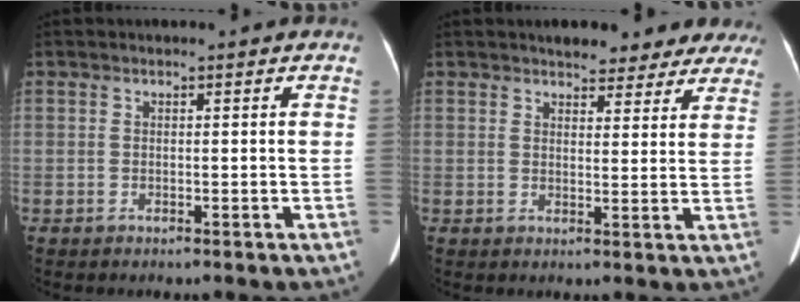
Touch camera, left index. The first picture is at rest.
{"total": 9.7, "force": [8.5, 3.5, 3.1], "torque": [-0.006, 0.004, 0.083]}